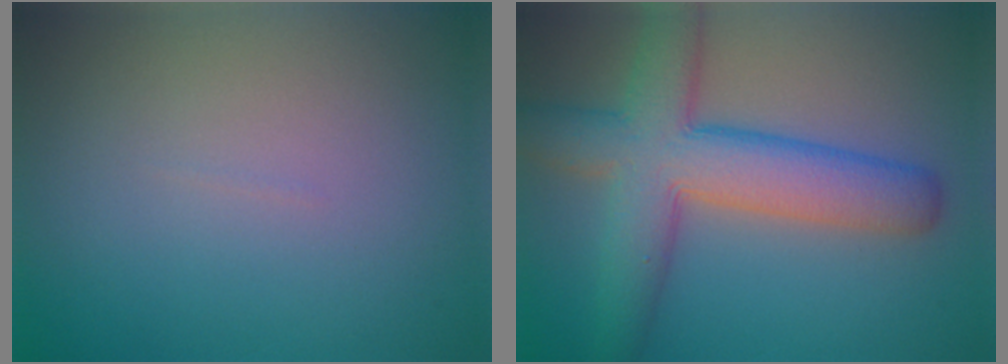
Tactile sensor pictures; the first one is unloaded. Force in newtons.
{"total": 8.5, "press": 8.5, "slide": 0.2}